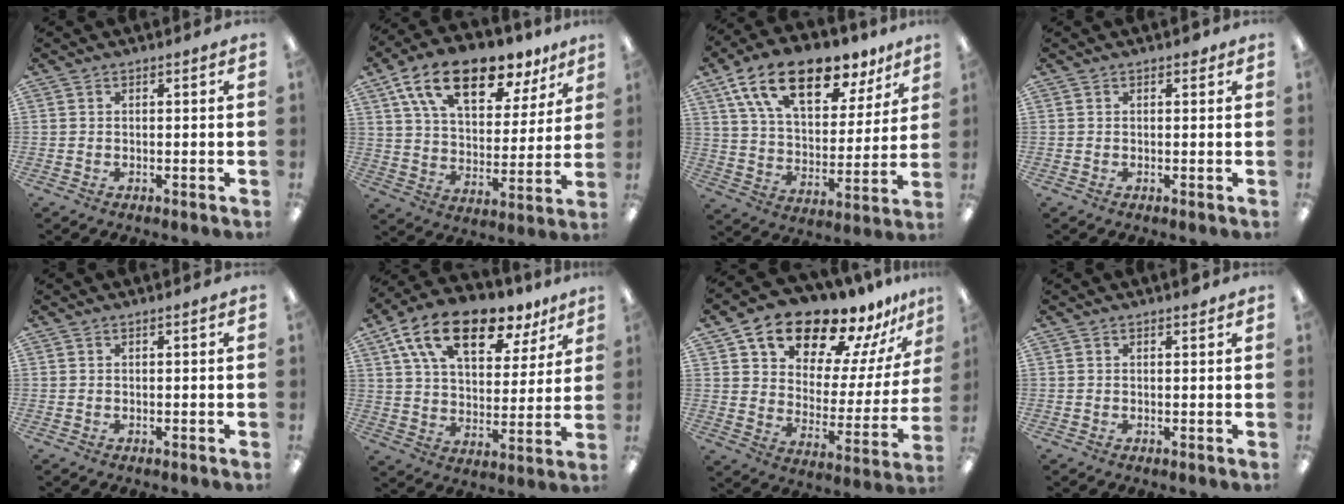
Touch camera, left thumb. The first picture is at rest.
{"total": 17.8, "force": [11.6, 8.4, 10.6], "torque": [-0.182, -0.056, 0.201]}
{"total": 19.0, "force": [12.4, 9.1, 11.2], "torque": [-0.195, -0.064, 0.217]}
{"total": 0.8, "force": [0.5, 0.4, 0.4], "torque": [-0.001, -0.001, 0.007]}
{"total": 0.0}
{"total": 18.0, "force": [11.4, 8.8, 10.9], "torque": [-0.185, -0.054, 0.197]}
{"total": 17.9, "force": [14.5, 7.8, 6.9], "torque": [-0.115, -0.112, 0.250]}
{"total": 0.8, "force": [0.7, 0.1, 0.3], "torque": [0.001, -0.003, 0.011]}